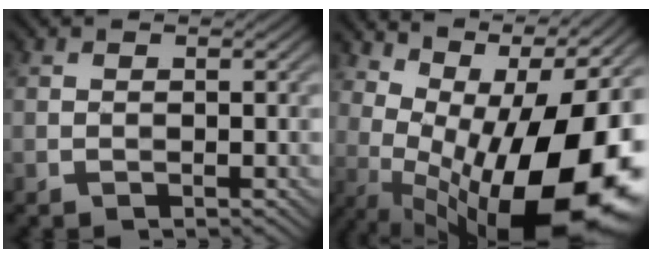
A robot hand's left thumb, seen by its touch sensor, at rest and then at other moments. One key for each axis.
{"total": 17.8, "fx": -0.1, "fy": 8.1, "fz": 15.9, "tx": -0.201, "ty": 0.000, "tz": 0.009}